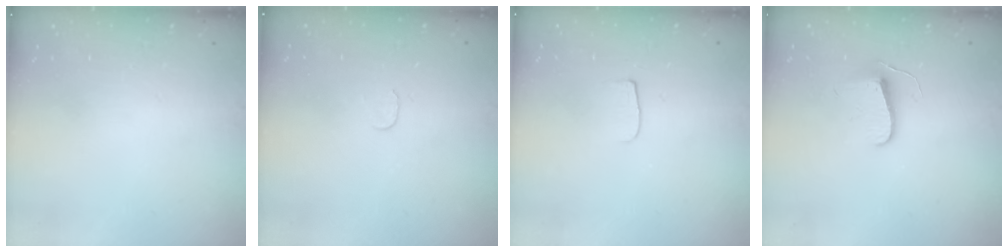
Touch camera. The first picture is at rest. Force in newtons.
{"total": 3.7, "press": 3.7, "slide": 0.4}
{"total": 4.8, "press": 4.8, "slide": 0.6}
{"total": 7.1, "press": 7.1, "slide": 0.5}